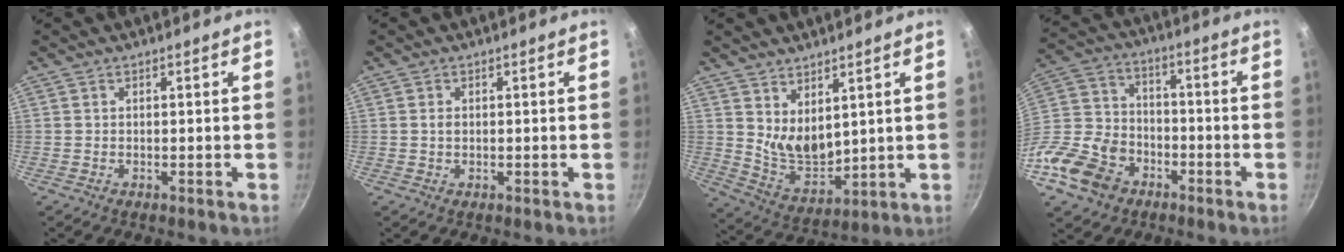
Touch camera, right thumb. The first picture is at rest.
{"total": 1.2, "force": [0.1, 0.8, 0.8], "torque": [-0.012, 0.000, 0.000]}
{"total": 8.5, "force": [4.2, 4.6, 5.7], "torque": [-0.084, -0.054, 0.094]}
{"total": 17.9, "force": [-8.9, 13.0, 8.6], "torque": [-0.177, 0.056, -0.171]}